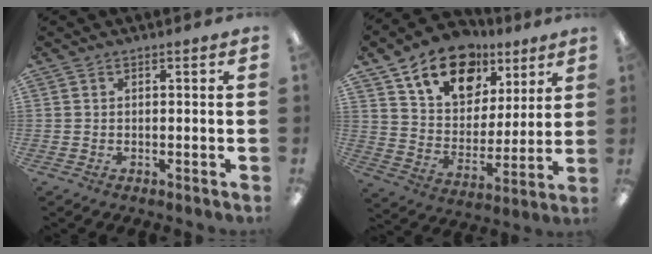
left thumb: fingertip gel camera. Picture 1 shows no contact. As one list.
[{"total": 17.1, "force": [10.9, 10.9, 7.5], "torque": [-0.123, -0.055, 0.199]}]